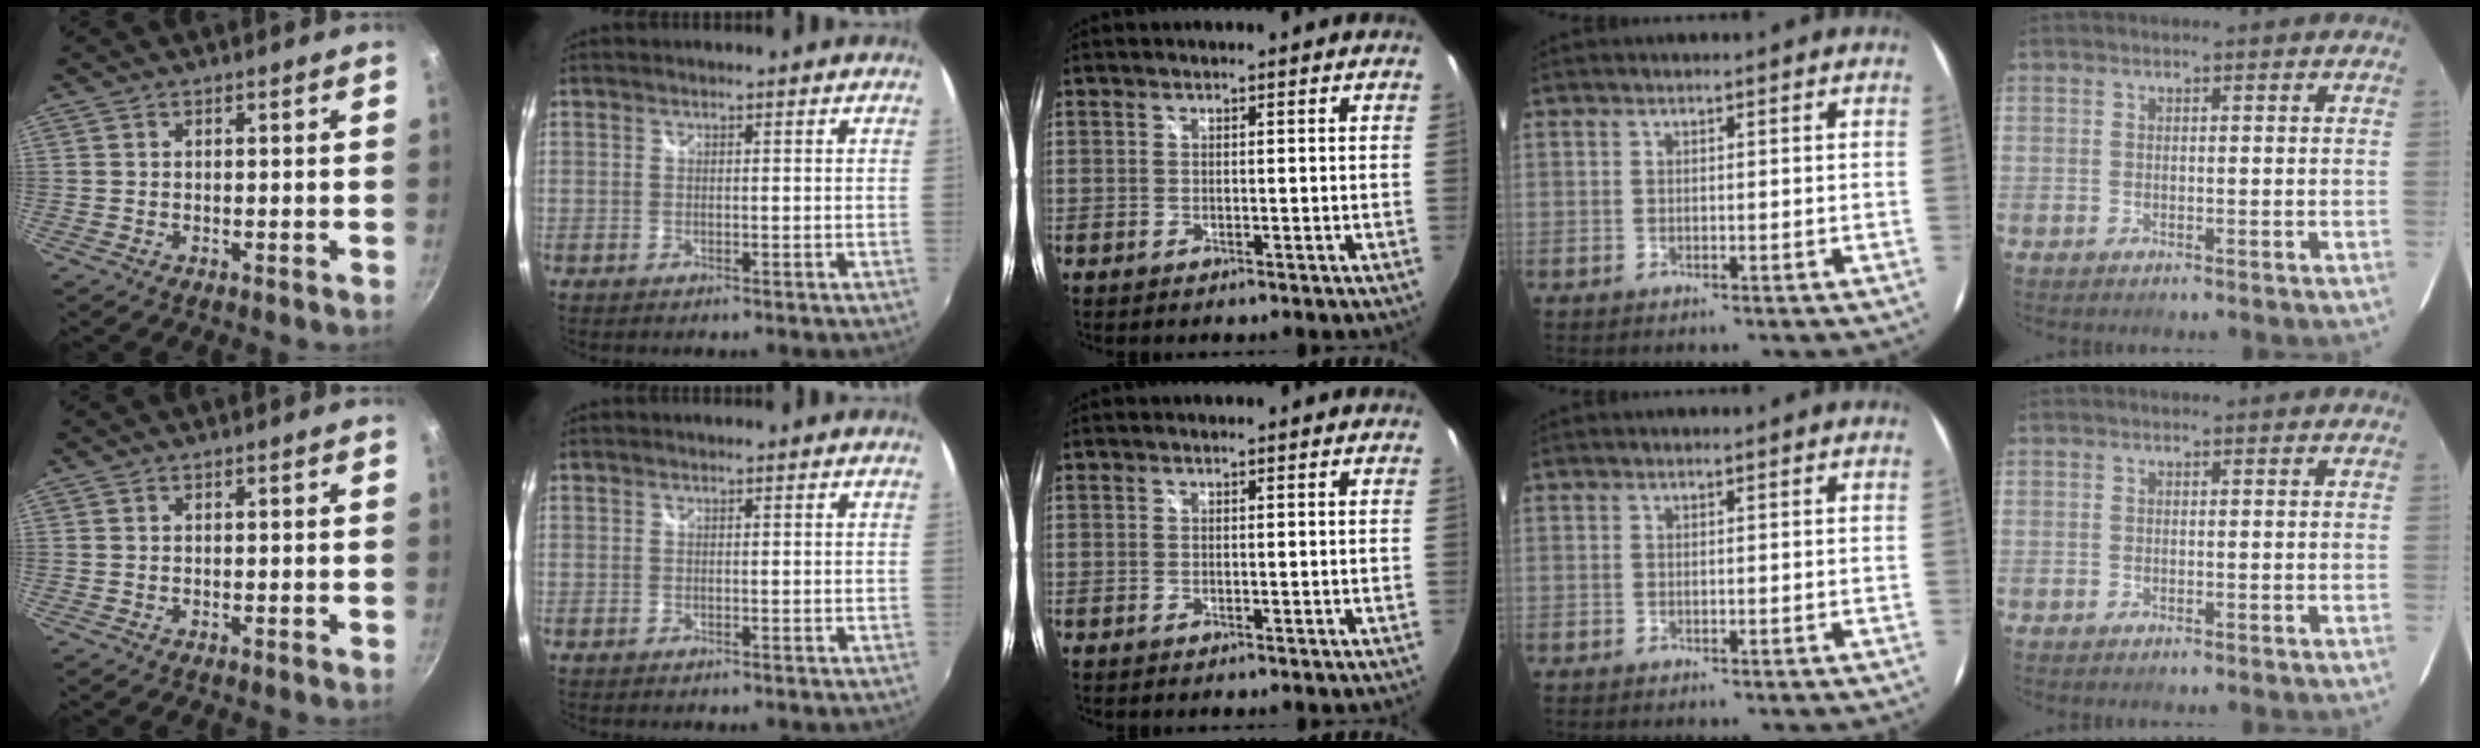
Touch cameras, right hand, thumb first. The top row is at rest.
{}